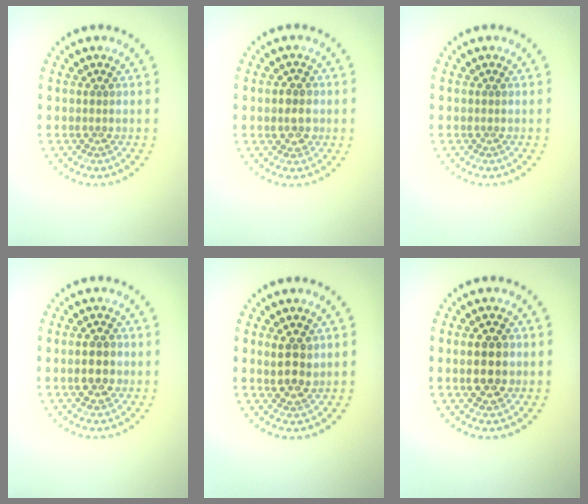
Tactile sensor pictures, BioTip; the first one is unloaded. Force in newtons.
{"total": 2.3, "press": 2.2, "slide": 0.6}
{"total": 0.0}
{"total": 2.8, "press": 2.8, "slide": 0.4}
{"total": 2.9, "press": 2.7, "slide": 0.9}
{"total": 4.4, "press": 4.4, "slide": 0.2}